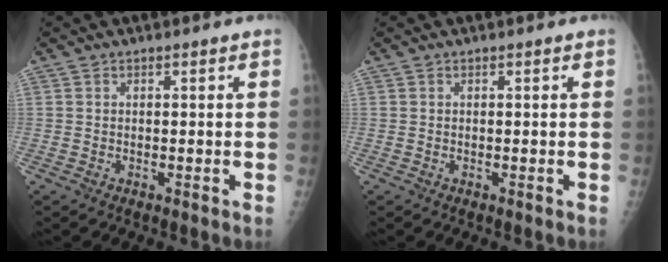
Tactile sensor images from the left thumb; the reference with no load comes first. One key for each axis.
{"total": 0.0}